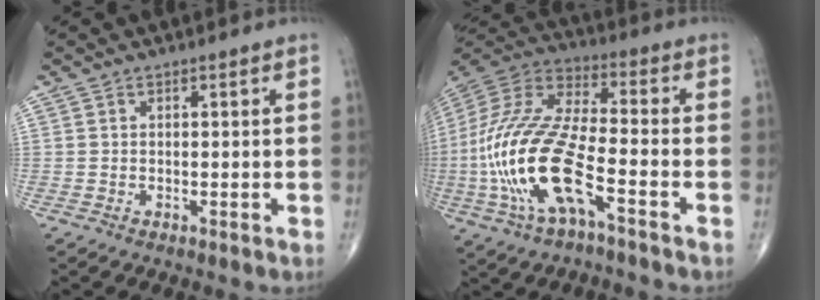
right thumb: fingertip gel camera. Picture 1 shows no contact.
{"total": 22.1, "force": [-6.9, 7.8, 19.5], "torque": [-0.451, 0.022, -0.125]}